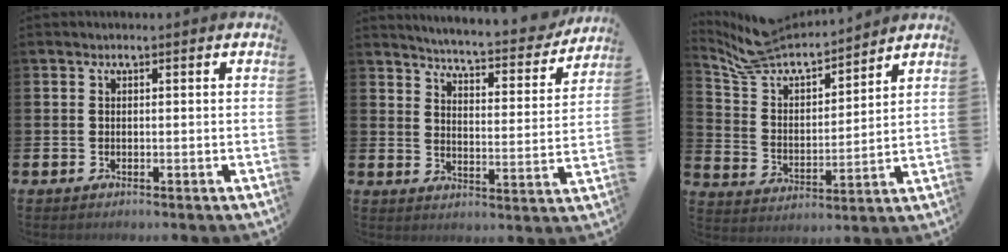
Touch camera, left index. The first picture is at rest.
{"total": 5.2, "force": [5.1, 0.2, 1.1], "torque": [-0.043, -0.045, 0.081]}
{"total": 7.9, "force": [7.4, 2.3, 1.6], "torque": [-0.074, -0.056, 0.131]}